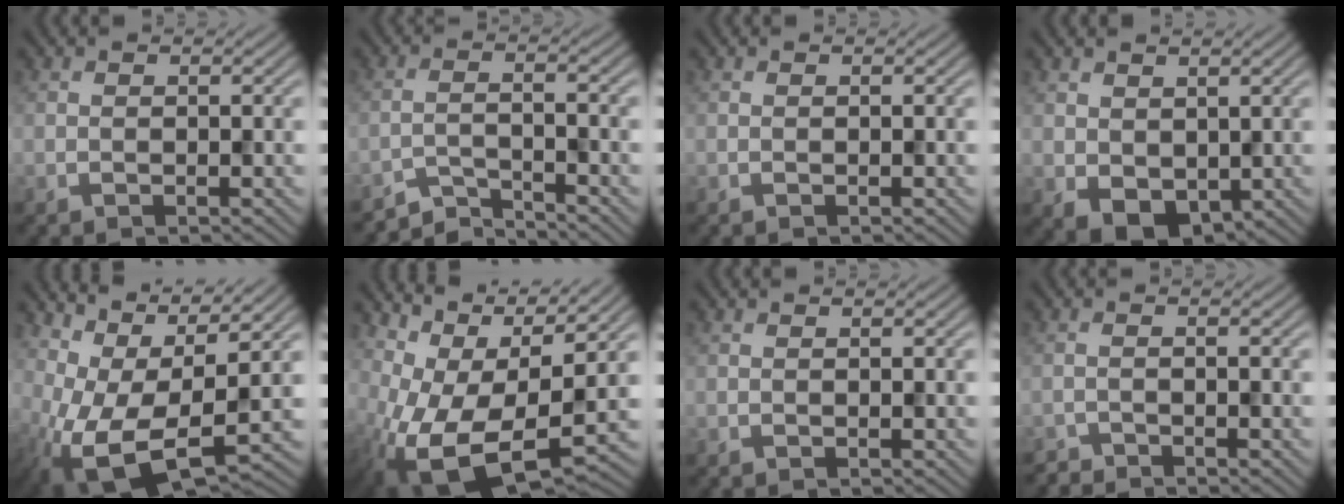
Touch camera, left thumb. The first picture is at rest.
{"total": 3.7, "force": [-3.6, 0.2, 1.0], "torque": [-0.013, 0.001, -0.078]}
{"total": 0.0}
{"total": 4.3, "force": [0.4, 3.2, 2.8], "torque": [-0.068, -0.013, 0.012]}
{"total": 12.0, "force": [0.8, 6.0, 10.3], "torque": [-0.214, -0.016, 0.023]}
{"total": 13.6, "force": [0.5, 6.7, 11.8], "torque": [-0.239, -0.025, 0.025]}
{"total": 0.0}
{"total": 1.7, "force": [-1.6, 0.1, 0.1], "torque": [0.001, -0.003, -0.035]}